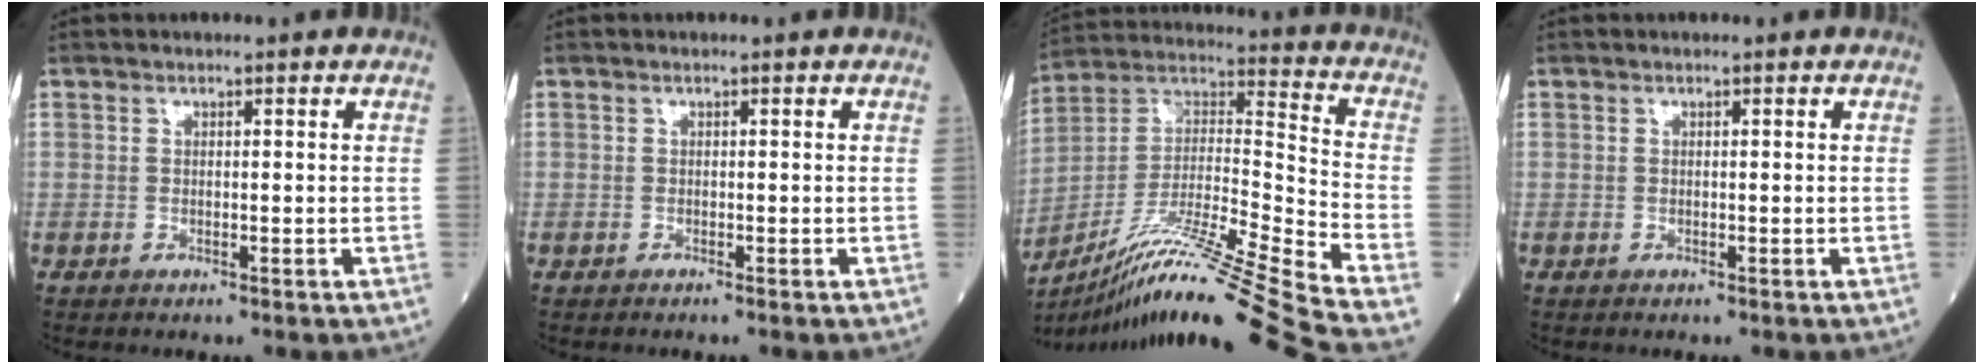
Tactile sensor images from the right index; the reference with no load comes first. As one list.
[{"total": 0.0}, {"total": 25.6, "force": [-20.5, -2.5, 15.2], "torque": [-0.249, -0.026, -0.358]}, {"total": 0.0}]